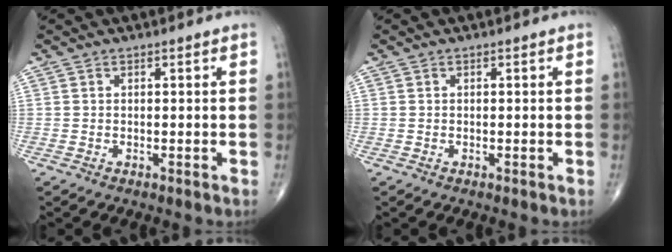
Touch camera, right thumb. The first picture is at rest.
{"total": 0.0}